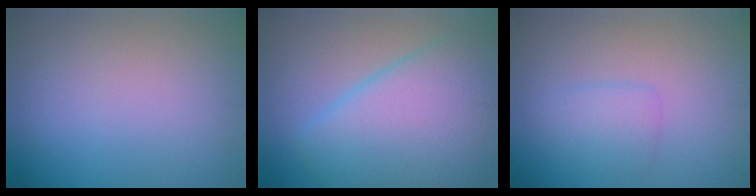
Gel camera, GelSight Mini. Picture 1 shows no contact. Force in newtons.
{"total": 8.6, "press": 8.6, "slide": 0.3}
{"total": 1.8, "press": 1.8, "slide": 0.0}